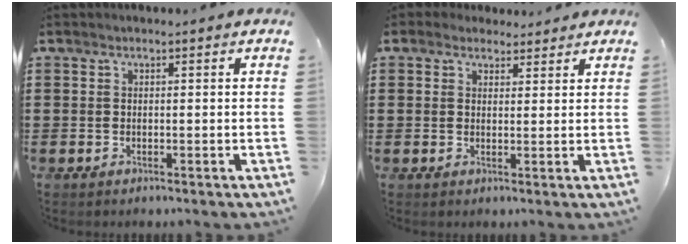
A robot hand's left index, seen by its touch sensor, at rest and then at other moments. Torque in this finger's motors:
{"motor_torque": [2.14, 0.00, 0.24, 0.03]}